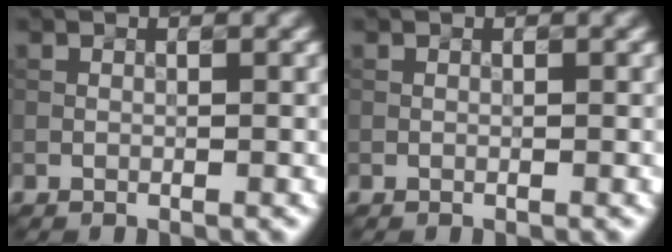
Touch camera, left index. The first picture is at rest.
{"total": 0.0}